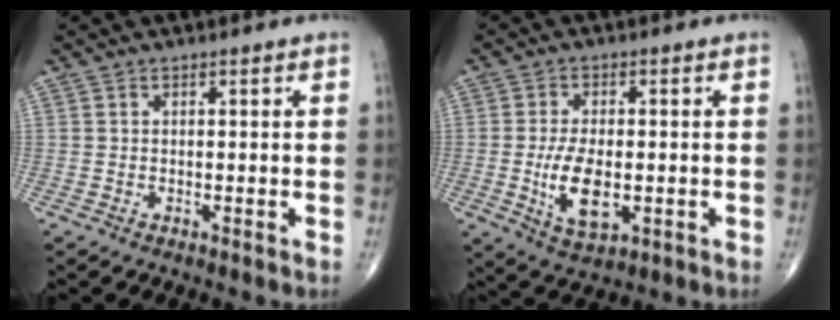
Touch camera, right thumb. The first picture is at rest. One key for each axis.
{"total": 8.8, "fx": -1.5, "fy": 4.4, "fz": 7.5, "tx": -0.132, "ty": -0.007, "tz": -0.019}